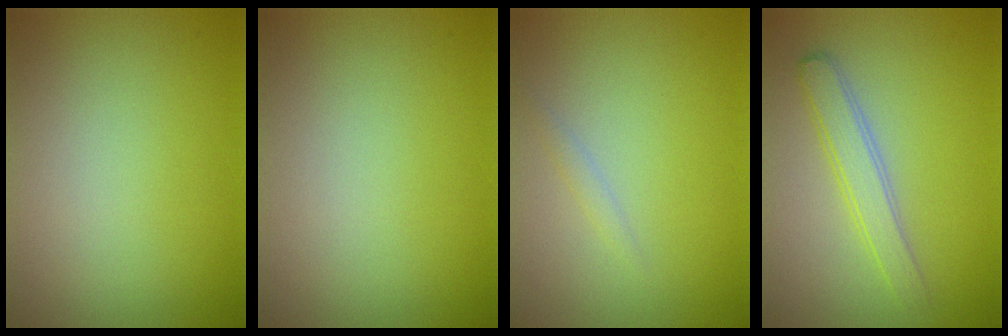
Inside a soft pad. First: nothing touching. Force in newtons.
{"total": 0.0}
{"total": 0.7, "press": 0.7, "slide": 0.1}
{"total": 2.5, "press": 2.5, "slide": 0.1}